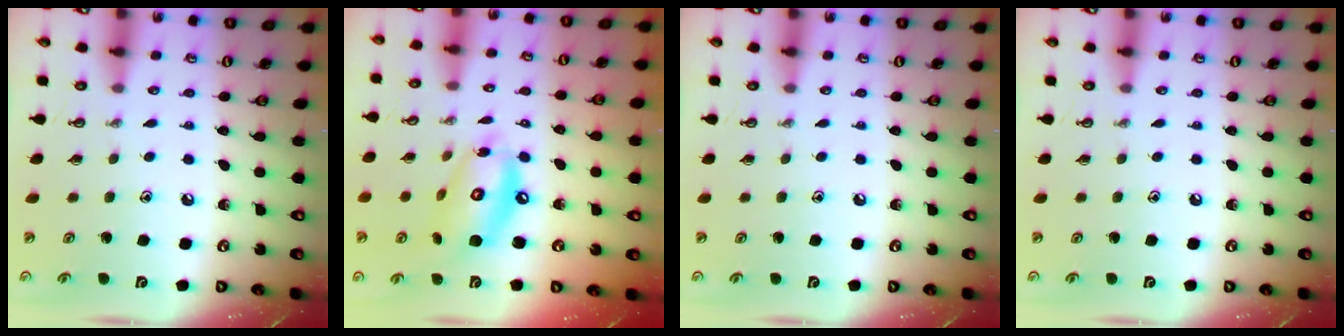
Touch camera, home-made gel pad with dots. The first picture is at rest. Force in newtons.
{"total": 13.8, "press": 13.7, "slide": 1.2}
{"total": 0.0}
{"total": 0.0}